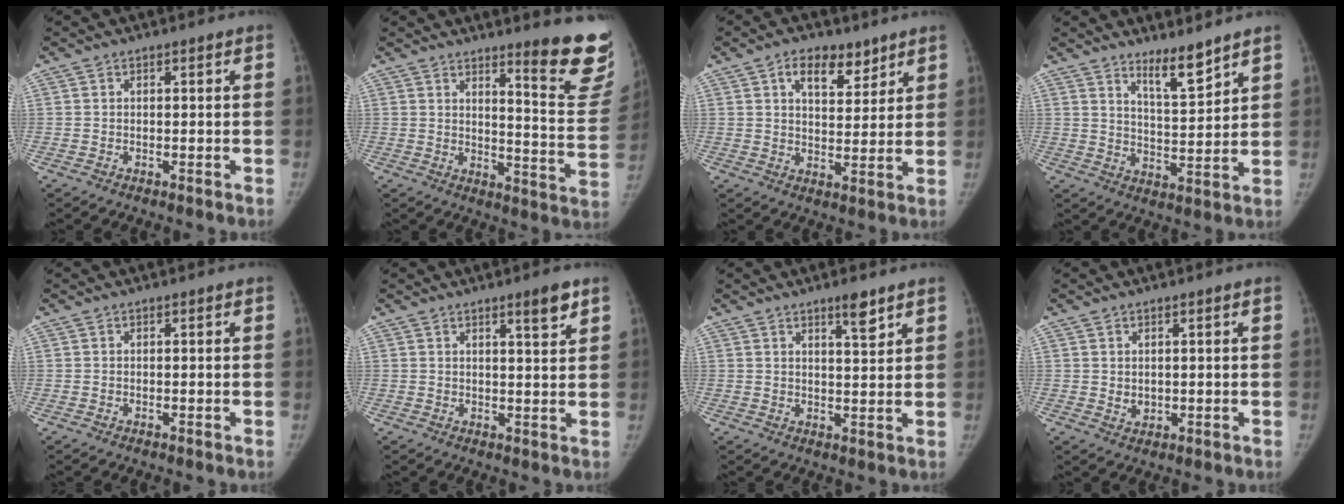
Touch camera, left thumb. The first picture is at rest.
{"total": 15.4, "force": [12.0, 2.1, 9.4], "torque": [-0.084, -0.115, 0.149]}
{"total": 8.0, "force": [4.8, 4.4, 4.5], "torque": [-0.037, -0.026, 0.075]}
{"total": 6.9, "force": [5.6, 1.0, 3.9], "torque": [-0.054, -0.057, 0.100]}
{"total": 0.0}
{"total": 4.0, "force": [2.7, 0.4, 3.0], "torque": [-0.037, -0.020, 0.041]}
{"total": 4.2, "force": [3.0, 0.7, 2.9], "torque": [-0.037, -0.023, 0.047]}
{"total": 1.8, "force": [0.5, 1.4, 1.0], "torque": [-0.011, -0.006, 0.016]}